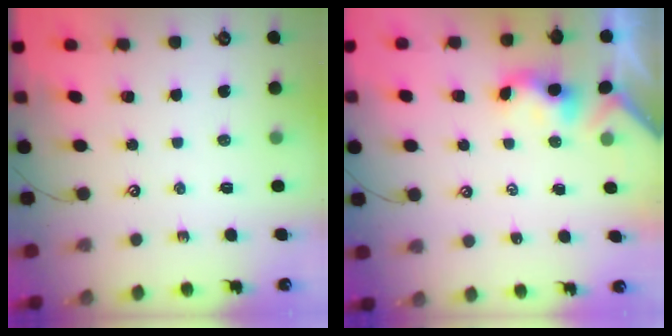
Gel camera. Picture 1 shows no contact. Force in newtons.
{"total": 1.2, "press": 1.1, "slide": 0.3}